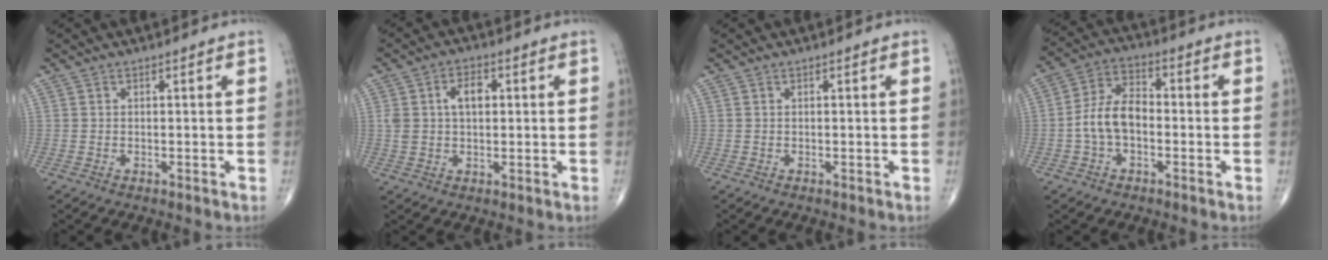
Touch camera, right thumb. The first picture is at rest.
{"total": 6.1, "force": [1.2, 3.7, 4.7], "torque": [-0.082, 0.014, 0.022]}
{"total": 0.0}
{"total": 8.6, "force": [-1.6, 5.2, 6.7], "torque": [-0.126, 0.031, -0.039]}